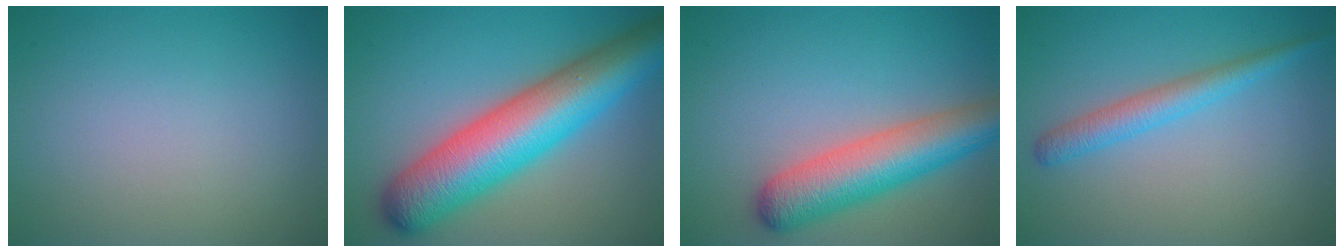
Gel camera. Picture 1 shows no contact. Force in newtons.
{"total": 11.2, "press": 11.2, "slide": 0.4}
{"total": 6.6, "press": 6.6, "slide": 0.3}
{"total": 2.8, "press": 2.8, "slide": 0.1}